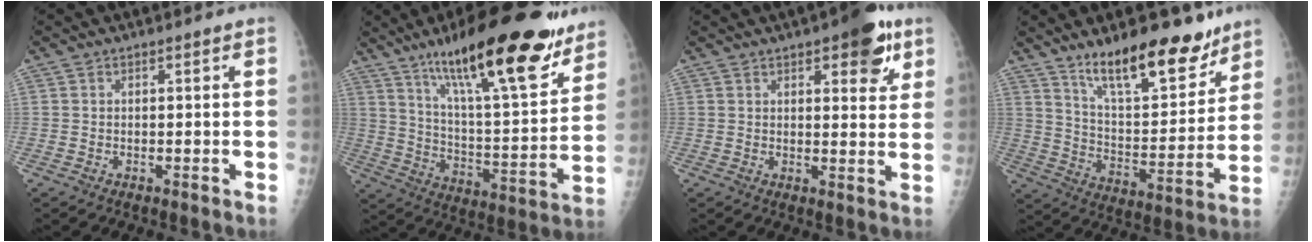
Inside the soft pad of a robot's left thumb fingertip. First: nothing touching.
{"total": 26.0, "force": [17.2, 6.4, 18.4], "torque": [-0.259, -0.068, 0.279]}
{"total": 9.1, "force": [4.9, 3.5, 6.9], "torque": [-0.063, -0.017, 0.058]}
{"total": 17.8, "force": [12.9, 6.2, 10.6], "torque": [-0.118, -0.092, 0.216]}